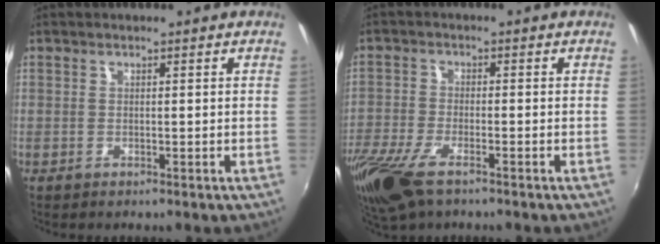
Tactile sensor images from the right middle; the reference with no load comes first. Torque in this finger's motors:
{"motor_torque": [1.10, -1.04, 0.33, 0.13]}